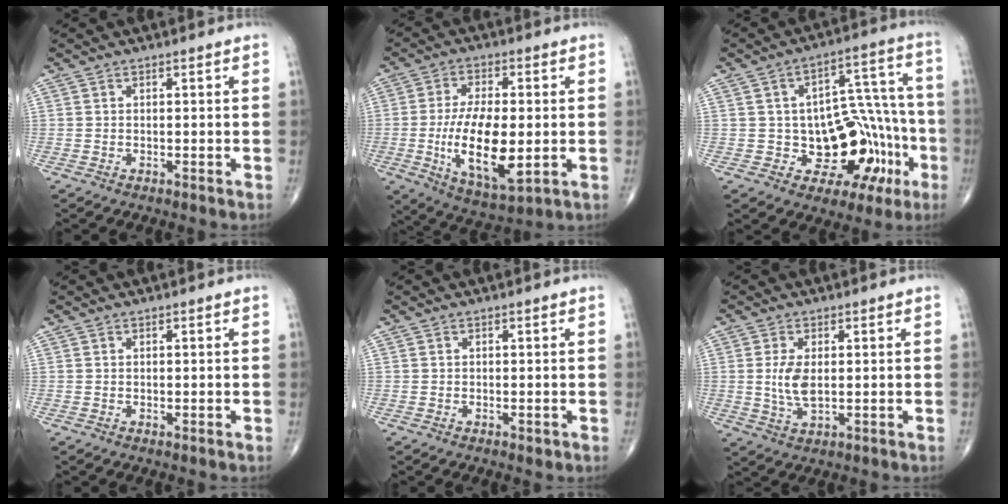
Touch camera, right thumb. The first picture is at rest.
{"total": 15.4, "force": [-2.1, 6.4, 13.8], "torque": [-0.243, -0.011, -0.028]}
{"total": 18.5, "force": [-5.4, 11.6, 13.4], "torque": [-0.102, 0.046, -0.060]}
{"total": 0.0}
{"total": 0.6, "force": [-0.1, 0.4, 0.5], "torque": [-0.001, 0.000, -0.001]}
{"total": 5.3, "force": [0.4, 2.5, 4.6], "torque": [-0.097, -0.011, 0.012]}